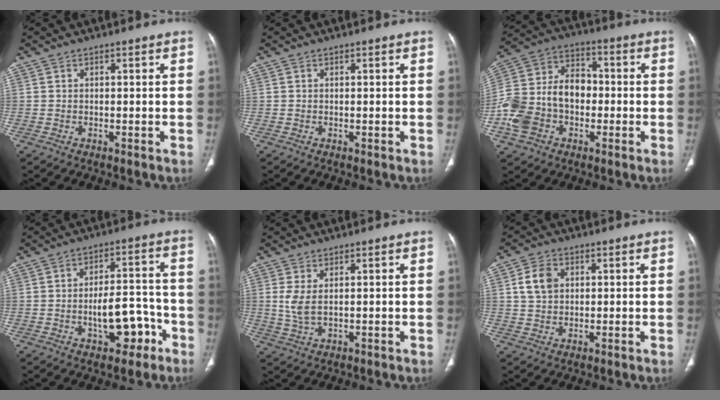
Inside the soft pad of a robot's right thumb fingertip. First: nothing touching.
{"total": 0.0}
{"total": 16.3, "force": [-3.2, 12.1, 10.5], "torque": [-0.194, 0.048, -0.061]}
{"total": 9.7, "force": [-4.0, 5.1, 7.2], "torque": [-0.084, 0.050, -0.051]}
{"total": 3.7, "force": [0.8, 1.6, 3.3], "torque": [-0.079, -0.007, 0.024]}
{"total": 5.4, "force": [1.4, 4.0, 3.2], "torque": [-0.053, 0.002, 0.025]}